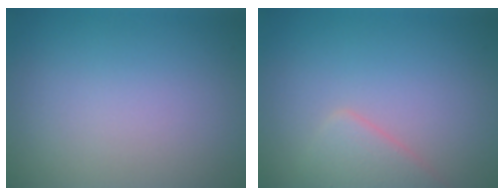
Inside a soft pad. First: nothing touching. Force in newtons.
{"total": 2.6, "press": 2.6, "slide": 0.0}